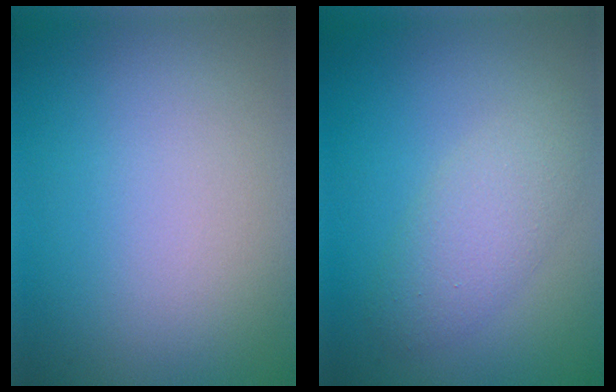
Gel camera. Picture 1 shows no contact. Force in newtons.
{"total": 3.3, "press": 3.3, "slide": 0.3}